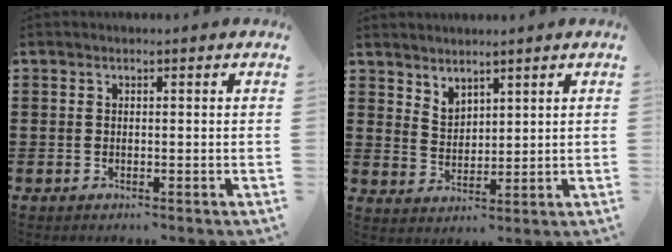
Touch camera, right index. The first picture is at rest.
{"total": 3.1, "force": [2.8, 1.2, -0.1], "torque": [-0.007, -0.005, 0.056]}